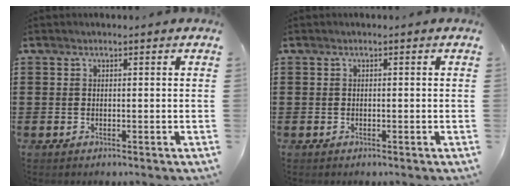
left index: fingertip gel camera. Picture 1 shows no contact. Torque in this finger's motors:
{"motor_torque": [-0.11, -0.02, -0.01, -0.01]}